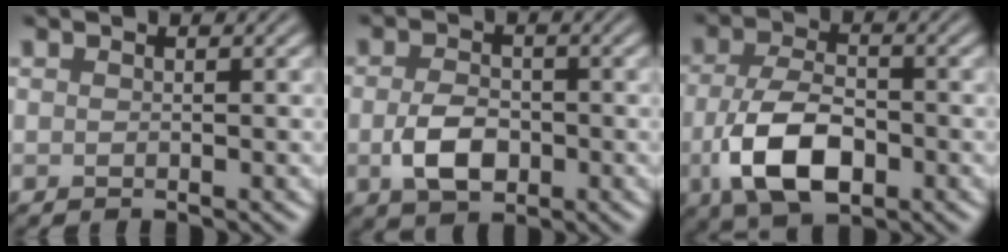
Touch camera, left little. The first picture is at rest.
{"total": 3.9, "force": [-1.0, 2.6, 2.7], "torque": [-0.060, -0.005, -0.022]}
{"total": 7.0, "force": [-2.3, 3.7, 5.4], "torque": [-0.121, -0.010, -0.044]}